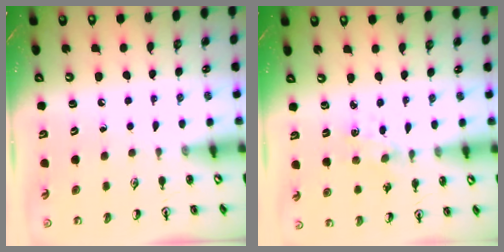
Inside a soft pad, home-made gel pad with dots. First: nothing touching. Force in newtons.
{"total": 1.7, "press": 1.7, "slide": 0.1}